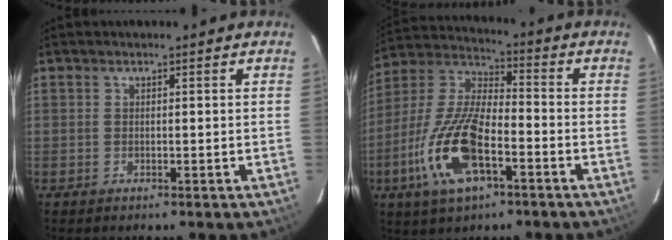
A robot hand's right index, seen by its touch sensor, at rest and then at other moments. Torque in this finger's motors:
{"motor_torque": [1.83, -0.31, 0.45, 0.21]}